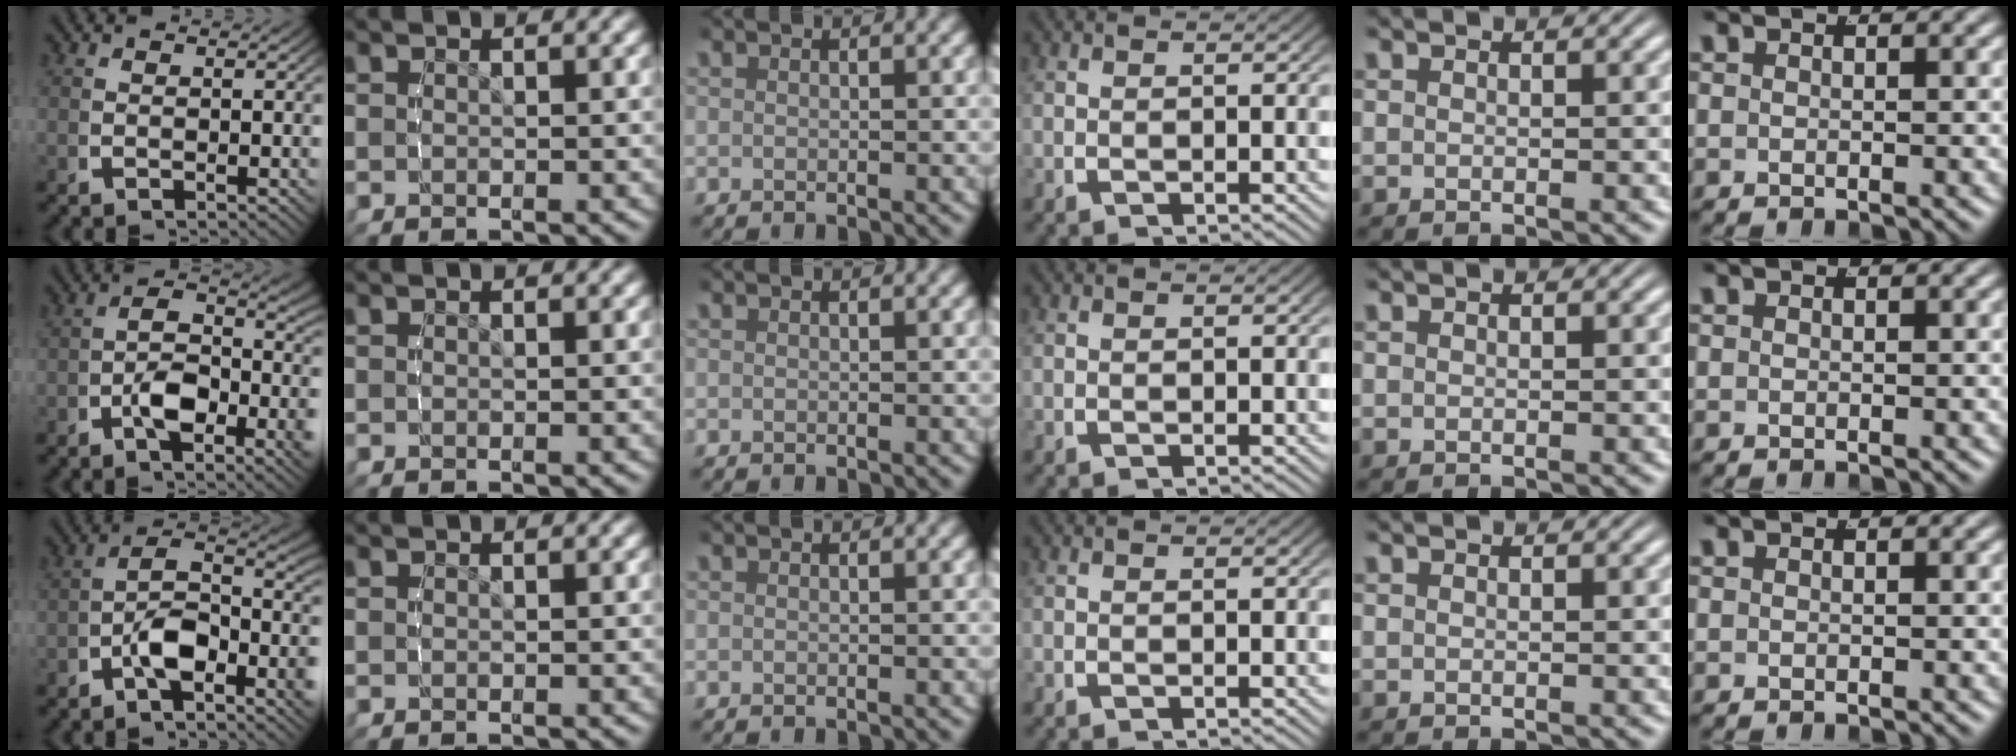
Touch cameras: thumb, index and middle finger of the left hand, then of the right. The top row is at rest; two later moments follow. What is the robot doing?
{"motion": "lift_and_place", "object": "stress ball aka squeeze ball"}